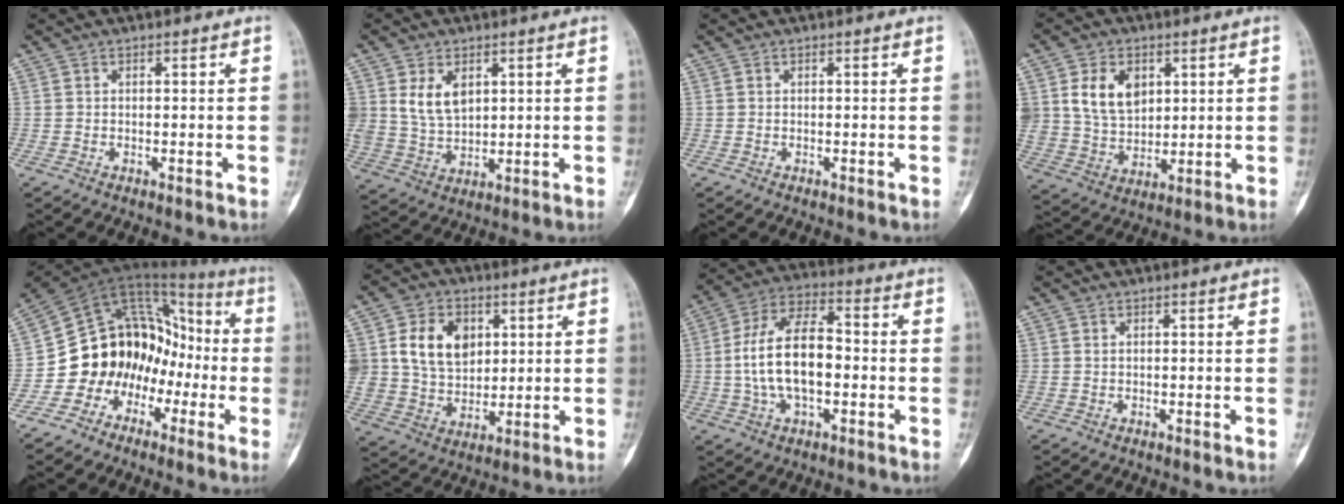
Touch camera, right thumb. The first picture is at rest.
{"total": 7.4, "force": [2.7, 4.8, 5.0], "torque": [-0.078, -0.014, 0.064]}
{"total": 0.0}
{"total": 10.9, "force": [3.7, 7.8, 6.8], "torque": [-0.097, -0.016, 0.079]}
{"total": 16.5, "force": [-6.1, 13.6, 6.9], "torque": [-0.060, 0.113, -0.109]}
{"total": 13.6, "force": [3.7, 10.2, 8.1], "torque": [-0.113, -0.010, 0.076]}
{"total": 15.6, "force": [-1.1, 8.2, 13.2], "torque": [-0.240, 0.032, -0.024]}
{"total": 0.0}